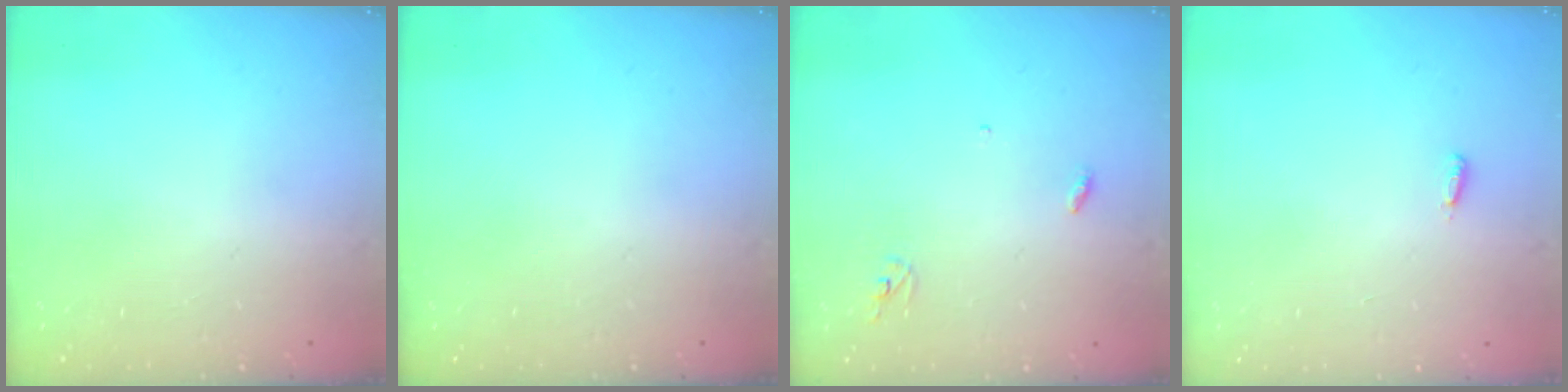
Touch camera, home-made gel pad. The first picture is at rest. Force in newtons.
{"total": 0.0}
{"total": 3.0, "press": 2.9, "slide": 0.2}
{"total": 2.9, "press": 2.8, "slide": 0.9}